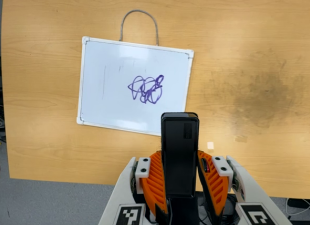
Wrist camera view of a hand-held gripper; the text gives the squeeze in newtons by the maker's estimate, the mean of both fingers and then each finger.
{"total": 4.3, "left": 2.8, "right": 5.8}